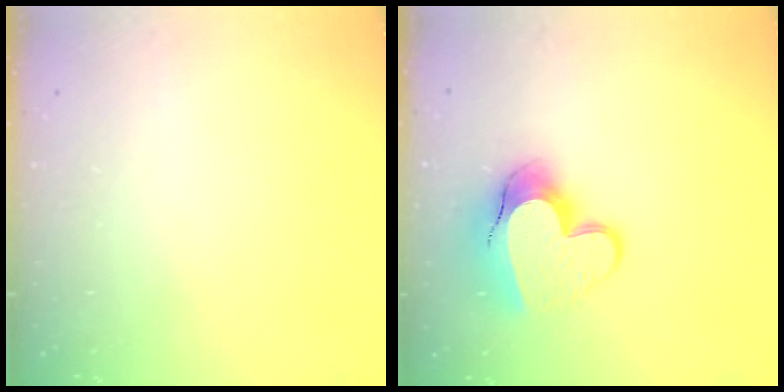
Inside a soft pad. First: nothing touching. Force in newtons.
{"total": 14.1, "press": 14.1, "slide": 1.1}